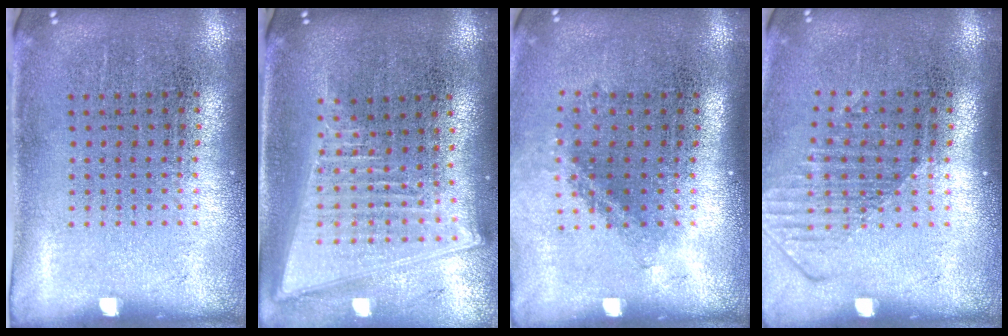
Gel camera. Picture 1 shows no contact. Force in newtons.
{"total": 2.1, "press": 1.8, "slide": 1.1}
{"total": 1.4, "press": 1.0, "slide": 1.0}
{"total": 1.6, "press": 1.2, "slide": 1.0}